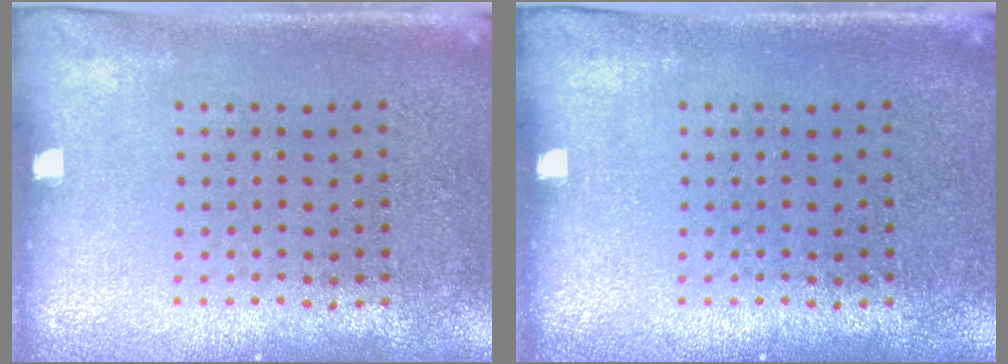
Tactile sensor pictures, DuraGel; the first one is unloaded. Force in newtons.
{"total": 0.0}